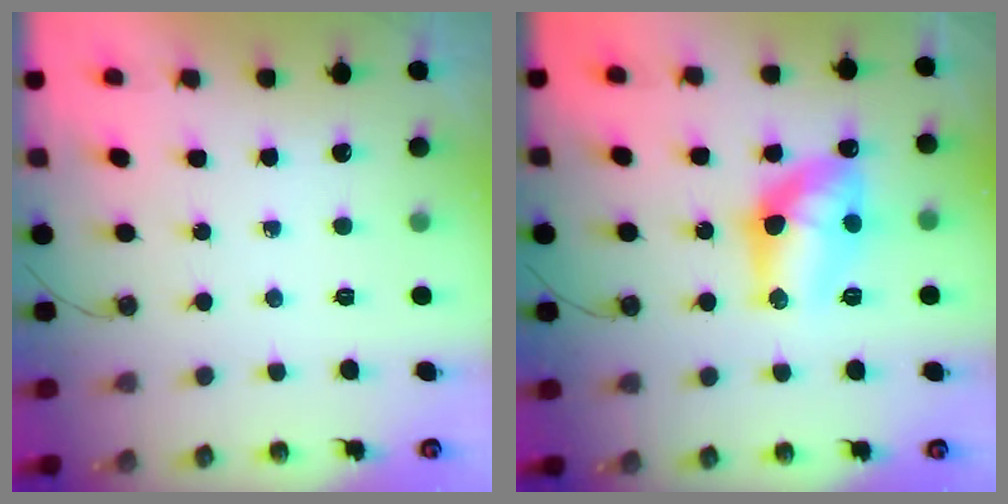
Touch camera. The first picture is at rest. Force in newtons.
{"total": 13.1, "press": 13.0, "slide": 1.0}